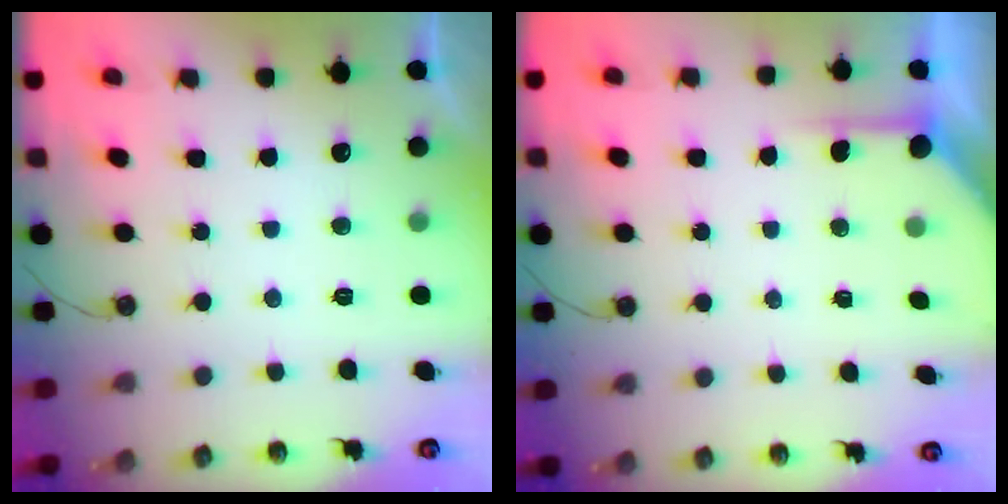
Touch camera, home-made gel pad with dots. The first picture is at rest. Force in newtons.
{"total": 3.5, "press": 3.5, "slide": 0.4}